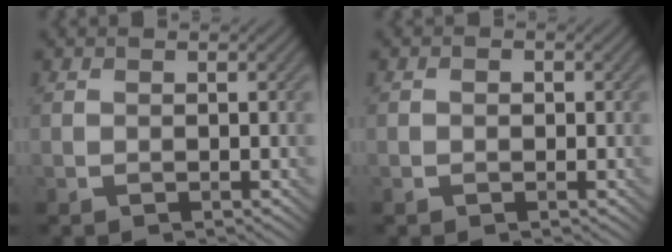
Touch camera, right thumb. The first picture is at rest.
{"total": 0.6, "force": [-0.1, 0.5, 0.3], "torque": [-0.001, -0.003, -0.004]}